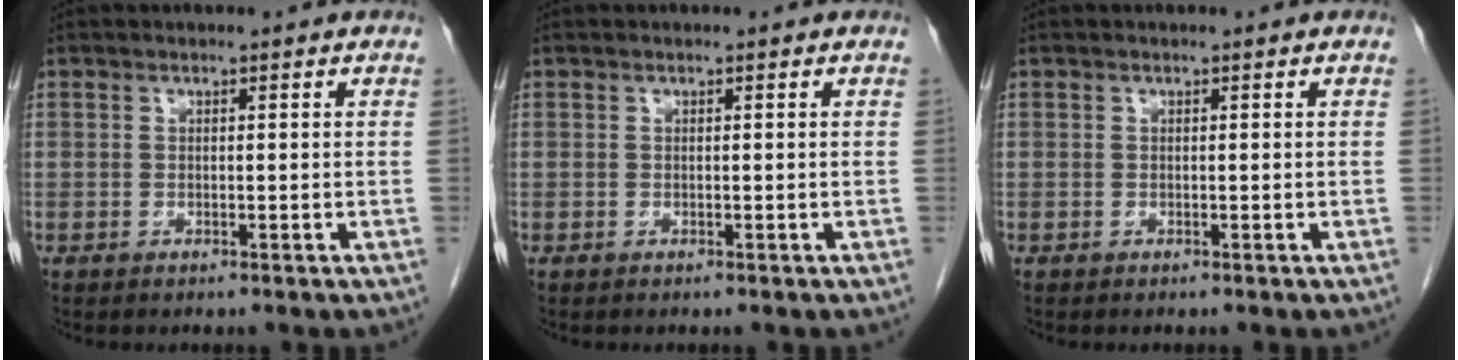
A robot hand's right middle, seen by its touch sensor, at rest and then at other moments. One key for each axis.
{"total": 0.0}
{"total": 0.0}